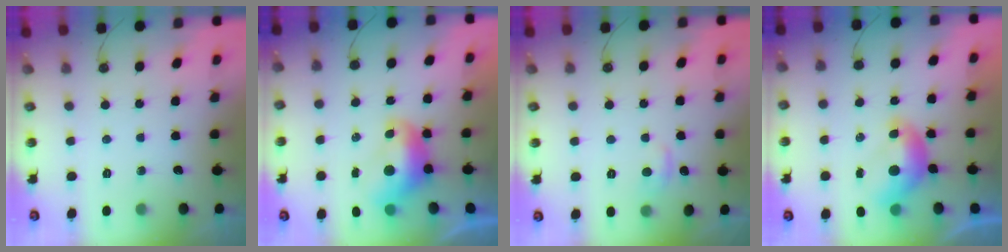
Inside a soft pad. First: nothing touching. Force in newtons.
{"total": 1.9, "press": 1.8, "slide": 0.6}
{"total": 0.9, "press": 0.0, "slide": 0.9}
{"total": 0.8, "press": 0.3, "slide": 0.7}